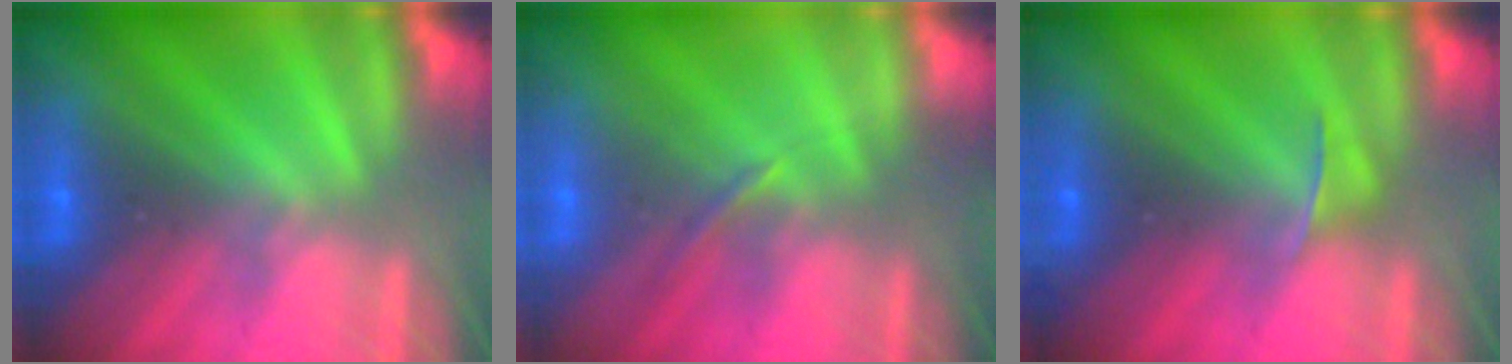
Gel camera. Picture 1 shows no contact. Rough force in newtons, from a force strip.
{"total": 1.4}
{"total": 2.6}